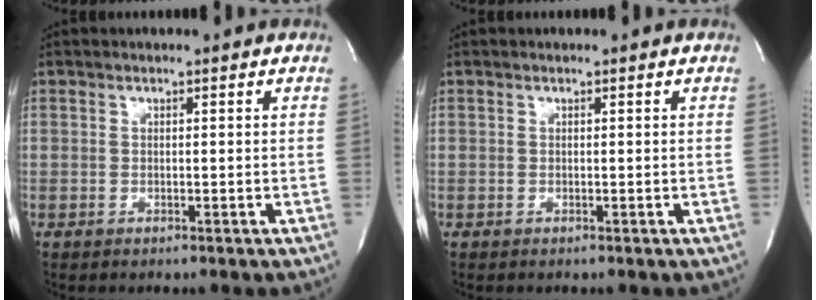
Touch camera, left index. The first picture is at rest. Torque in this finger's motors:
{"motor_torque": [0.00, 0.00, 0.00, 0.00]}